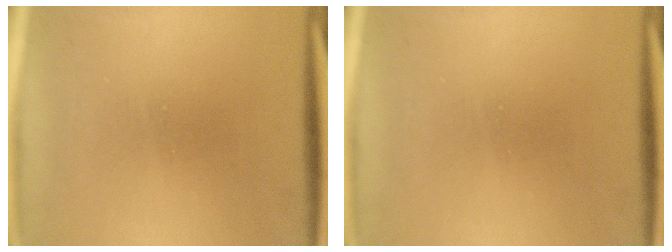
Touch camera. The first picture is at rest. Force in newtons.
{"total": 0.0}